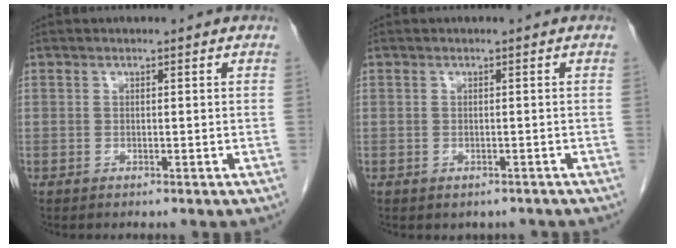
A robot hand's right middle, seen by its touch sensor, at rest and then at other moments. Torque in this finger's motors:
{"motor_torque": [0.02, -0.01, 0.00, 0.02]}